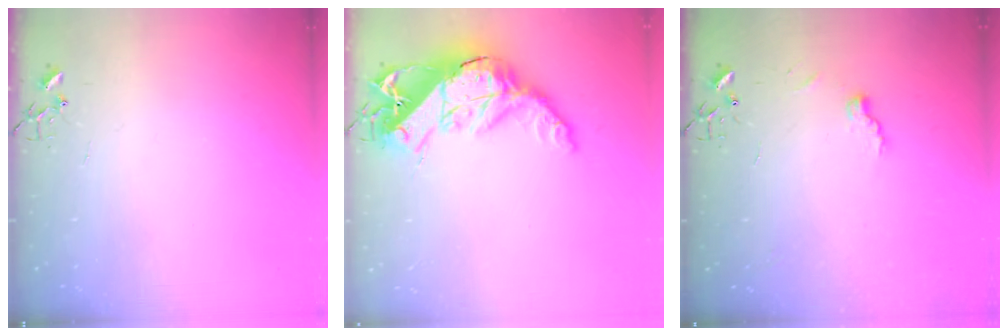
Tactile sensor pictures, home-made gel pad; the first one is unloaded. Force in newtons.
{"total": 19.6, "press": 19.6, "slide": 1.2}
{"total": 6.7, "press": 6.6, "slide": 0.7}